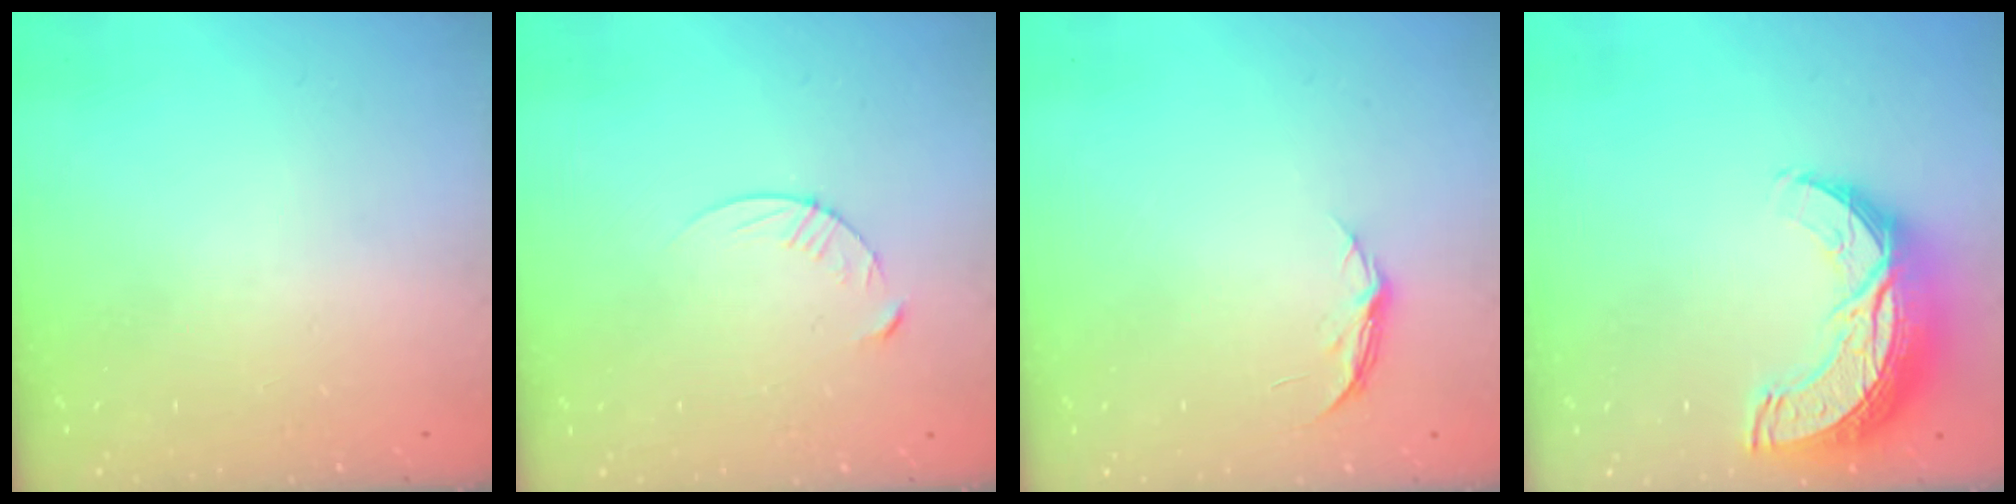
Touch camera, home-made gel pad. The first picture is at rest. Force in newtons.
{"total": 4.6, "press": 4.6, "slide": 0.5}
{"total": 4.5, "press": 4.5, "slide": 0.5}
{"total": 15.0, "press": 14.9, "slide": 1.0}